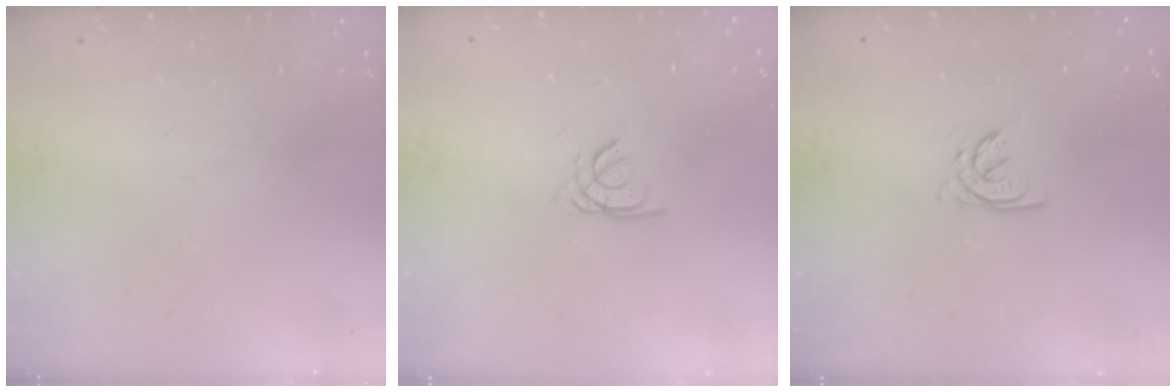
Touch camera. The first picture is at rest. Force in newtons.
{"total": 1.2, "press": 1.1, "slide": 0.3}
{"total": 3.5, "press": 3.5, "slide": 0.2}